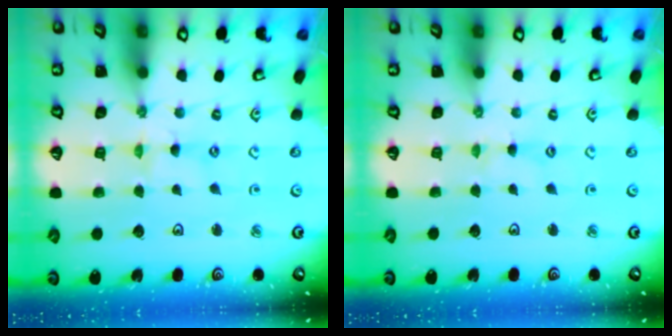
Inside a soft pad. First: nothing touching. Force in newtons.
{"total": 0.0}